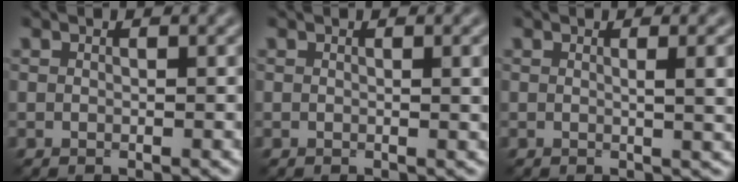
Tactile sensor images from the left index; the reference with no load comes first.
{"total": 1.4, "force": [0.3, 0.3, 1.3], "torque": [-0.022, 0.002, 0.005]}
{"total": 3.0, "force": [0.6, 0.6, 2.8], "torque": [-0.032, 0.007, 0.006]}